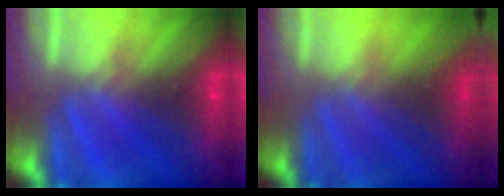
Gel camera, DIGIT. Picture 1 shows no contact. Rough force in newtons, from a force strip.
{"total": 2.8}